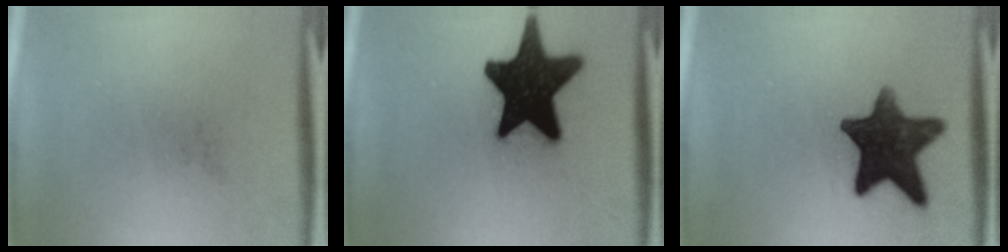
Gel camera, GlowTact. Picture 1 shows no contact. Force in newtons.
{"total": 19.8}
{"total": 13.6}